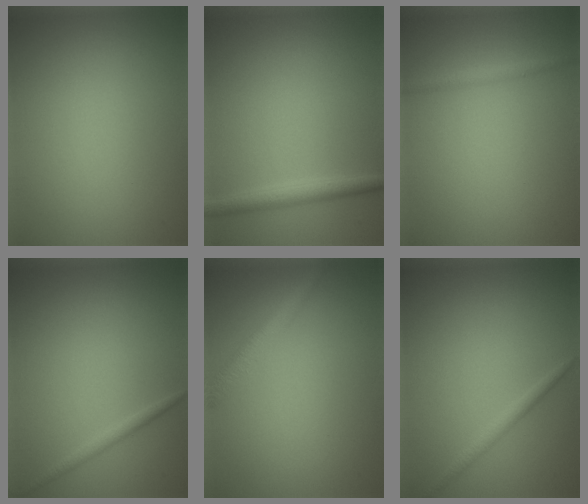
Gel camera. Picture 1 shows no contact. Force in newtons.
{"total": 2.2, "press": 2.2, "slide": 0.1}
{"total": 1.3, "press": 1.3, "slide": 0.0}
{"total": 1.1, "press": 1.1, "slide": 0.1}
{"total": 2.3, "press": 2.3, "slide": 0.1}
{"total": 1.3, "press": 1.3, "slide": 0.0}